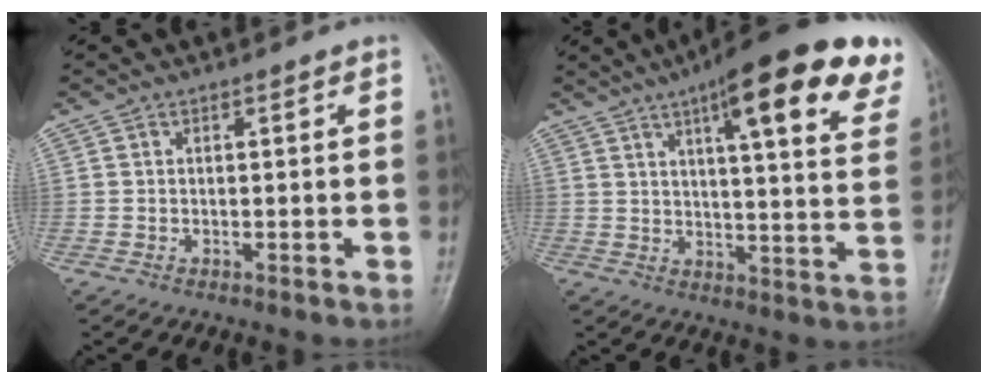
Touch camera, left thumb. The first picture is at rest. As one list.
[{"total": 24.0, "force": [13.8, 5.8, 18.8], "torque": [-0.235, -0.025, 0.172]}]